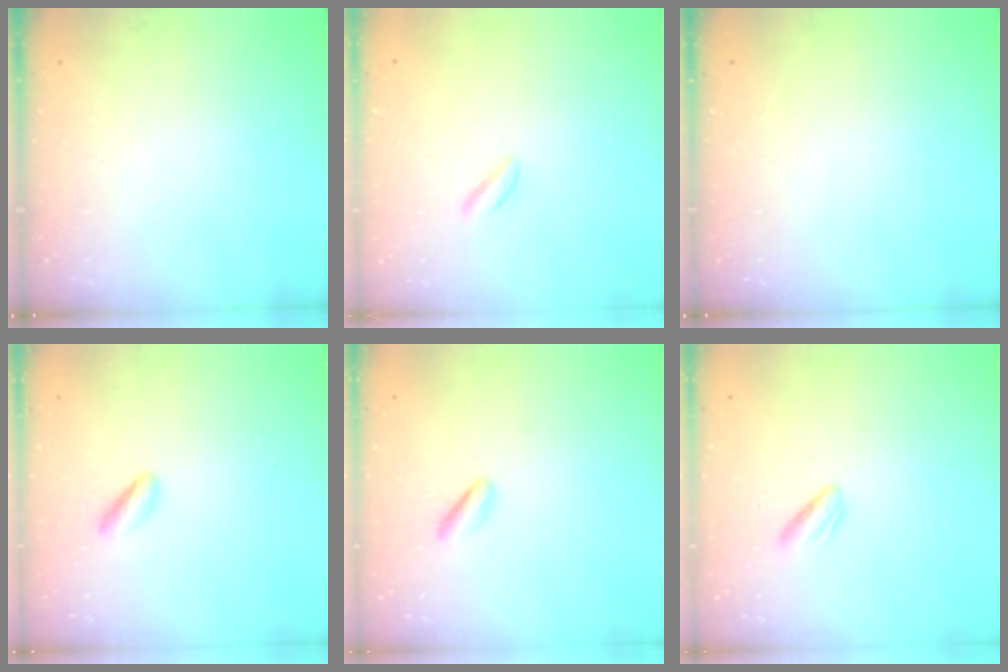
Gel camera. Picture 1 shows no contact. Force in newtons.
{"total": 1.5, "press": 1.3, "slide": 0.8}
{"total": 0.0}
{"total": 2.8, "press": 2.7, "slide": 0.8}
{"total": 1.5, "press": 1.1, "slide": 0.9}
{"total": 2.1, "press": 1.8, "slide": 1.1}